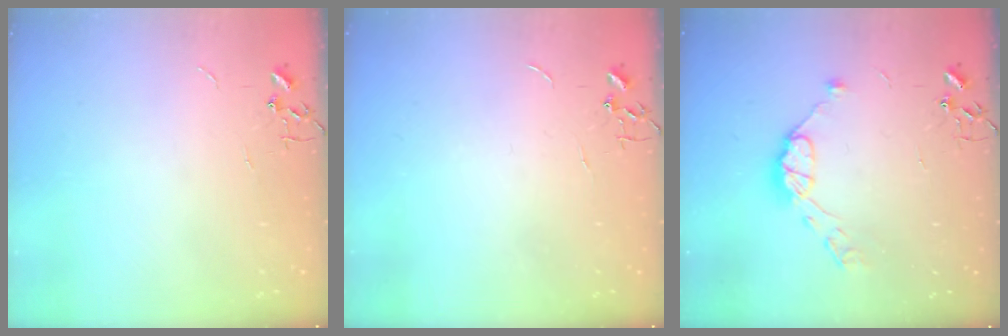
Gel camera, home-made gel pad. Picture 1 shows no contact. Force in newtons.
{"total": 0.0}
{"total": 9.5, "press": 9.5, "slide": 0.3}